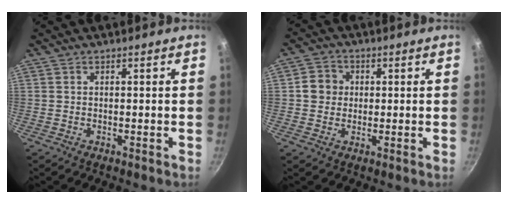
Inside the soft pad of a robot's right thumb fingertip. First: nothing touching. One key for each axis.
{"total": 4.7, "fx": 0.4, "fy": 4.4, "fz": 1.6, "tx": 0.000, "ty": 0.006, "tz": -0.004}